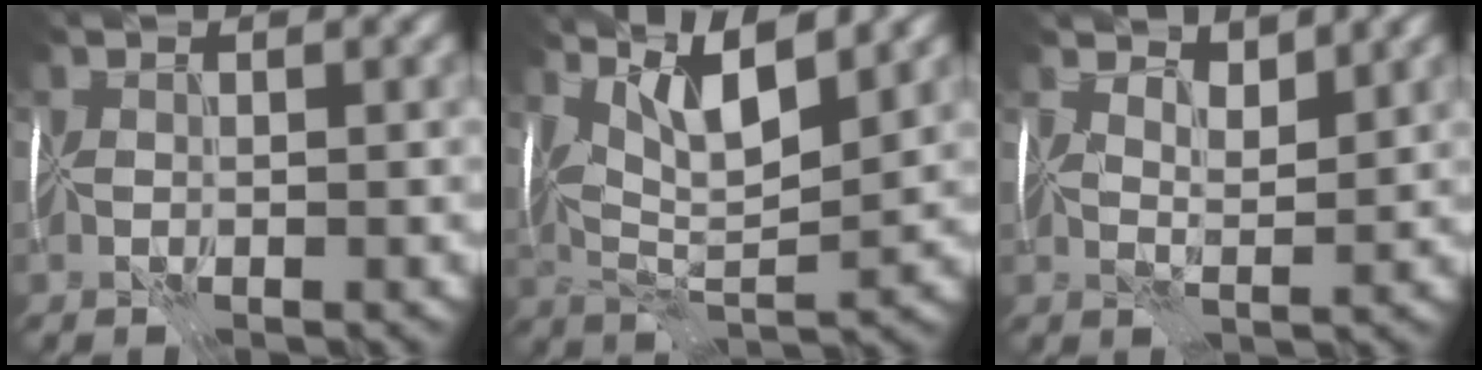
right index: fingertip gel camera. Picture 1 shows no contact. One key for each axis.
{"total": 7.6, "fx": 4.0, "fy": 1.9, "fz": 6.1, "tx": -0.117, "ty": 0.001, "tz": 0.072}
{"total": 2.8, "fx": 2.5, "fy": 0.6, "fz": 1.1, "tx": -0.025, "ty": -0.001, "tz": 0.039}